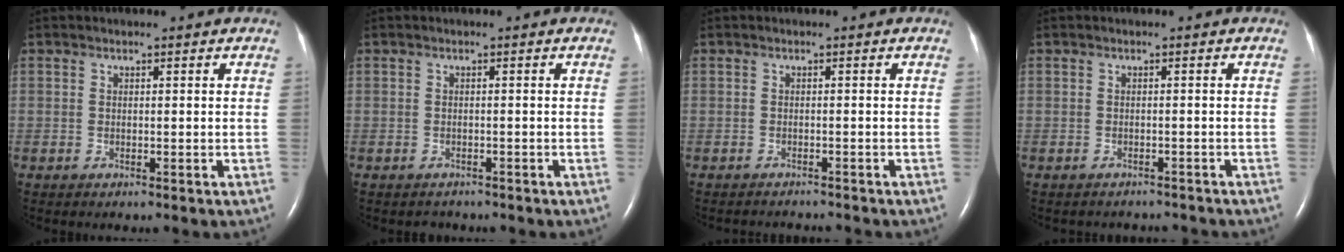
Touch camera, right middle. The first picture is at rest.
{"total": 1.3, "force": [-1.1, 0.7, -0.2], "torque": [-0.003, 0.000, -0.016]}
{"total": 3.5, "force": [-3.5, 0.2, 0.3], "torque": [0.001, -0.008, -0.047]}
{"total": 4.3, "force": [-4.1, 1.4, 0.3], "torque": [-0.001, -0.001, -0.045]}